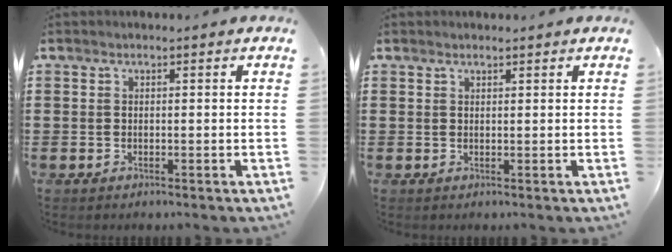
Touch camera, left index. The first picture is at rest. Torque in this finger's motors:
{"motor_torque": [1.71, -0.41, 0.07, -0.01]}